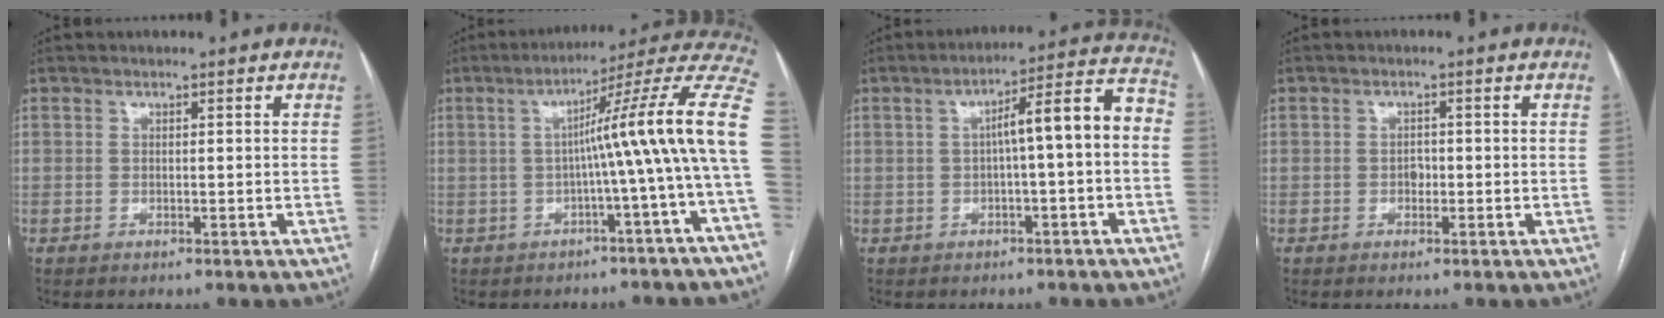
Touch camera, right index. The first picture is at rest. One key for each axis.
{"total": 14.7, "fx": -1.3, "fy": -1.9, "fz": 14.5, "tx": -0.177, "ty": 0.036, "tz": -0.031}
{"total": 9.5, "fx": -0.4, "fy": 0.9, "fz": 9.4, "tx": -0.128, "ty": 0.041, "tz": -0.008}
{"total": 1.2, "fx": -0.3, "fy": 0.9, "fz": 0.8, "tx": -0.009, "ty": 0.006, "tz": -0.002}